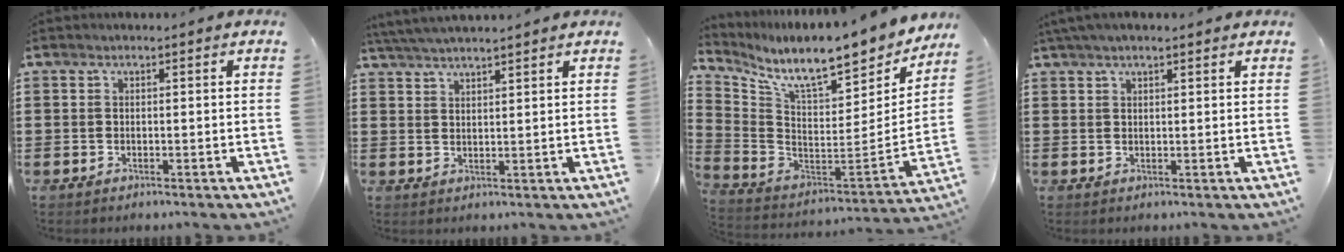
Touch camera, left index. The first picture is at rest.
{"total": 3.6, "force": [3.5, -0.2, 1.1], "torque": [-0.031, -0.006, 0.065]}
{"total": 10.2, "force": [8.3, 1.1, 5.7], "torque": [-0.129, -0.078, 0.136]}
{"total": 2.2, "force": [1.7, 0.5, 1.3], "torque": [-0.028, 0.004, 0.032]}